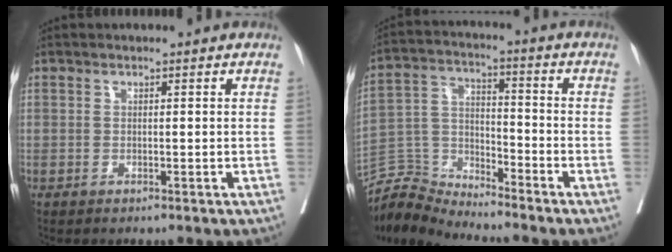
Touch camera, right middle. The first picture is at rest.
{"total": 6.8, "force": [-6.6, -0.1, -1.9], "torque": [0.031, 0.025, -0.130]}